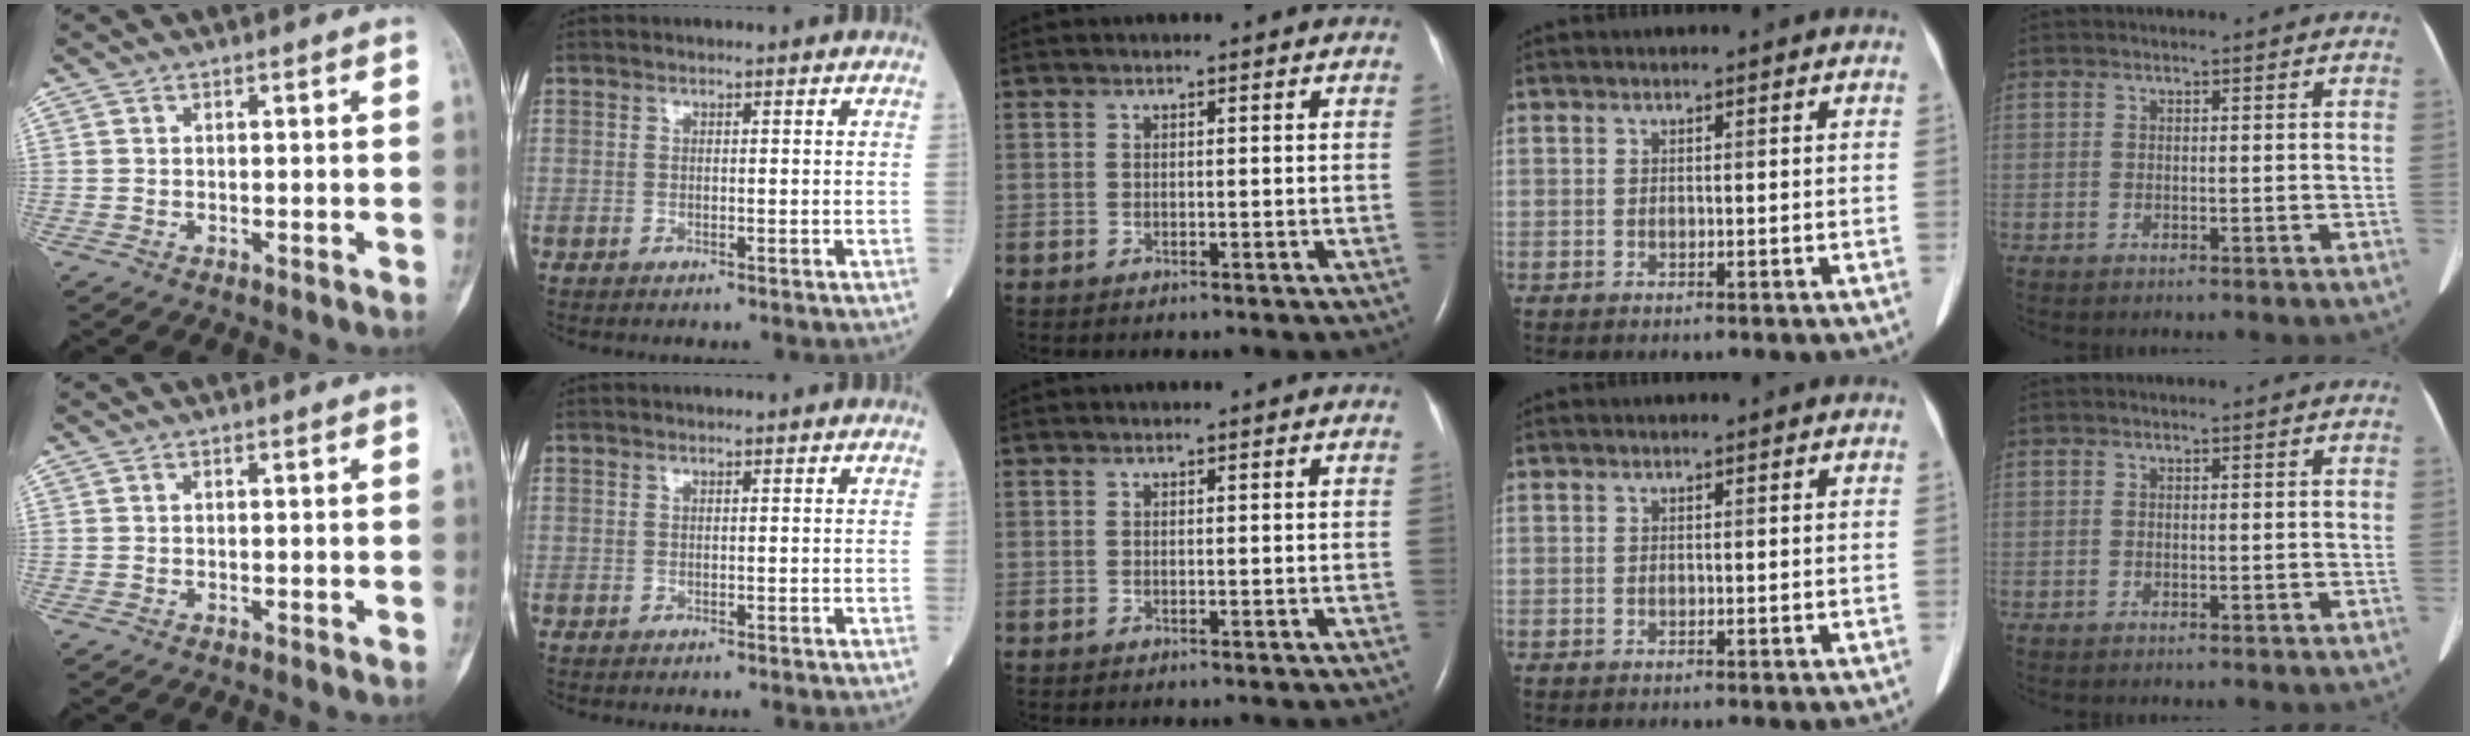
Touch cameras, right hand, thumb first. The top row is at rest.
{}